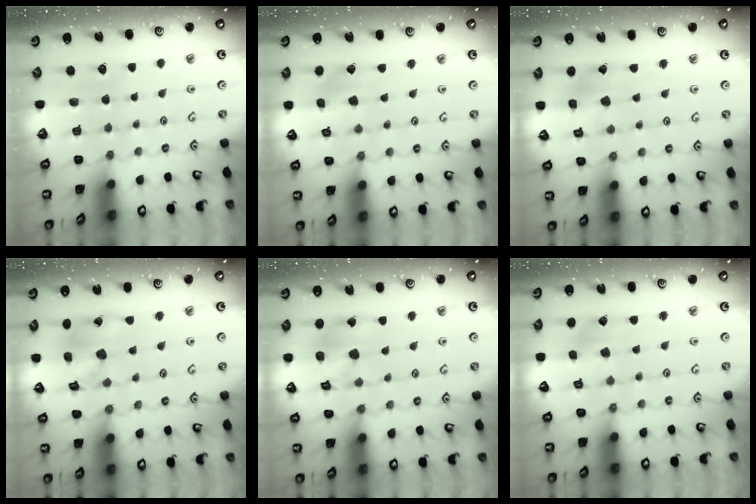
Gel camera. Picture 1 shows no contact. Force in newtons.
{"total": 3.0, "press": 3.0, "slide": 0.4}
{"total": 2.8, "press": 2.8, "slide": 0.5}
{"total": 10.3, "press": 10.2, "slide": 1.1}
{"total": 11.3, "press": 11.2, "slide": 1.4}
{"total": 2.6, "press": 2.6, "slide": 0.4}